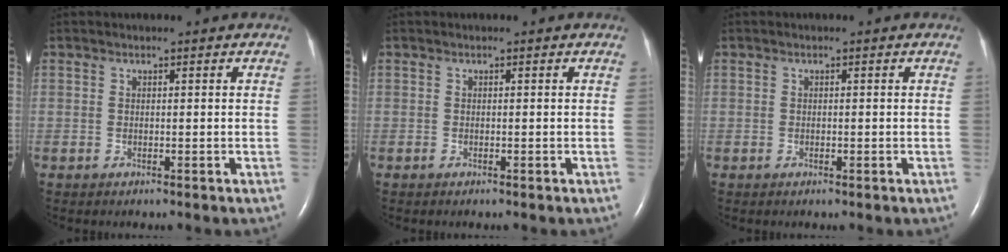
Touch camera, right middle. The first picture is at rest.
{"total": 0.0}
{"total": 0.0}